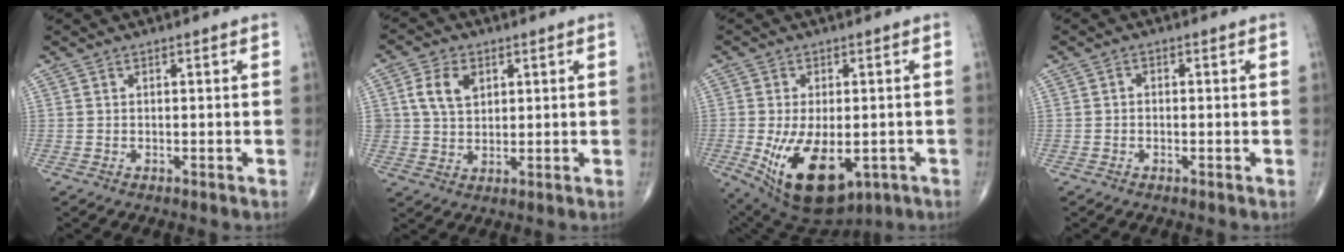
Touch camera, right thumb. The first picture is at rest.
{"total": 6.9, "force": [2.3, 4.9, 4.3], "torque": [-0.063, -0.005, 0.044]}
{"total": 15.9, "force": [-4.6, 8.7, 12.5], "torque": [-0.217, -0.010, -0.047]}
{"total": 1.0, "force": [-0.2, 0.8, 0.6], "torque": [-0.002, 0.005, -0.007]}